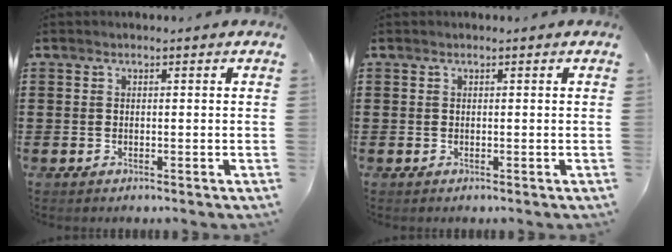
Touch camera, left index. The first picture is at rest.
{"total": 0.0}